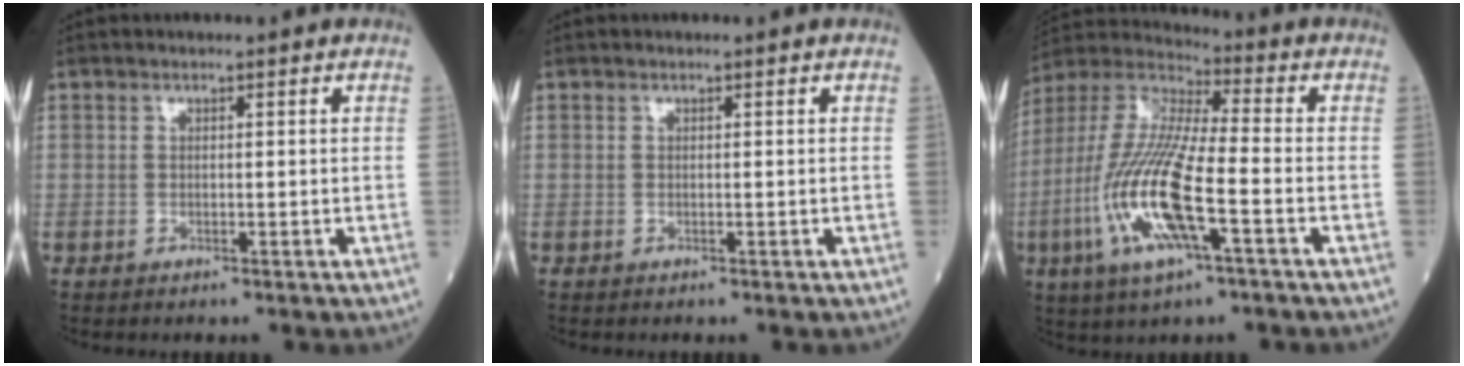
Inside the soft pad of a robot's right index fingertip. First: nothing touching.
{"total": 0.0}
{"total": 17.0, "force": [-5.1, 2.9, 15.9], "torque": [-0.347, -0.013, -0.097]}